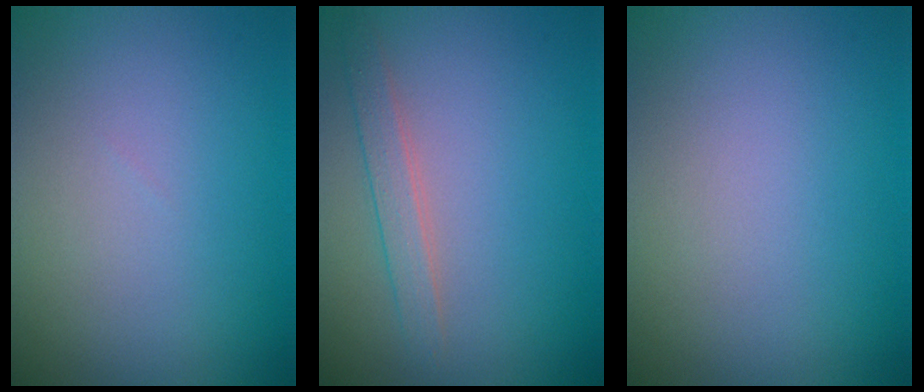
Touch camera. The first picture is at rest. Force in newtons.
{"total": 1.8, "press": 1.8, "slide": 0.1}
{"total": 0.0}